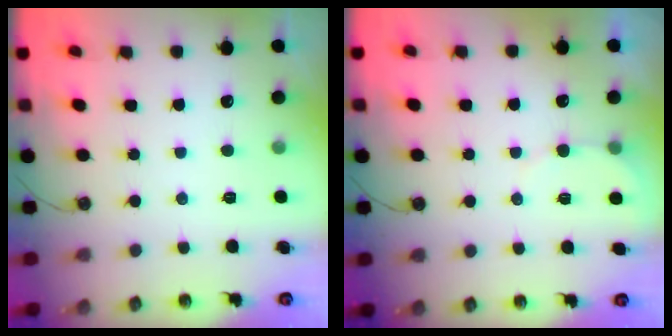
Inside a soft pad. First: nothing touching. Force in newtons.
{"total": 3.8, "press": 3.4, "slide": 1.6}